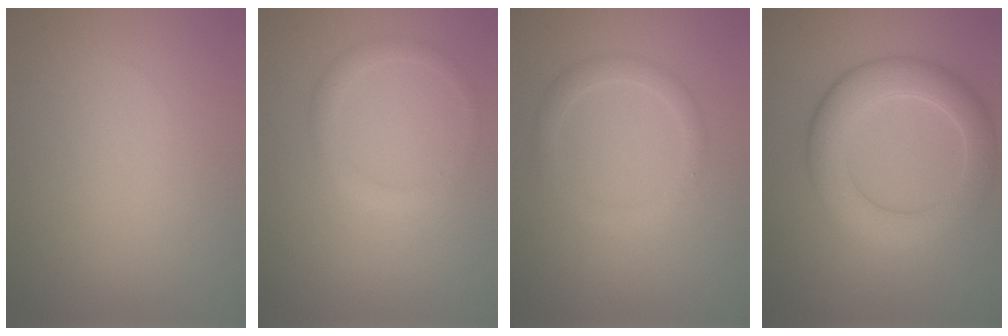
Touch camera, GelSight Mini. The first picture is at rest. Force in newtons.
{"total": 1.5, "press": 1.5, "slide": 0.1}
{"total": 1.9, "press": 1.9, "slide": 0.1}
{"total": 5.9, "press": 5.9, "slide": 0.1}